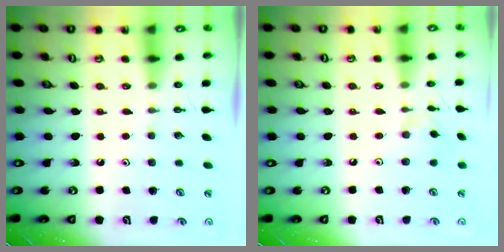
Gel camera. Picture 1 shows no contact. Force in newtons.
{"total": 3.4, "press": 3.3, "slide": 0.7}